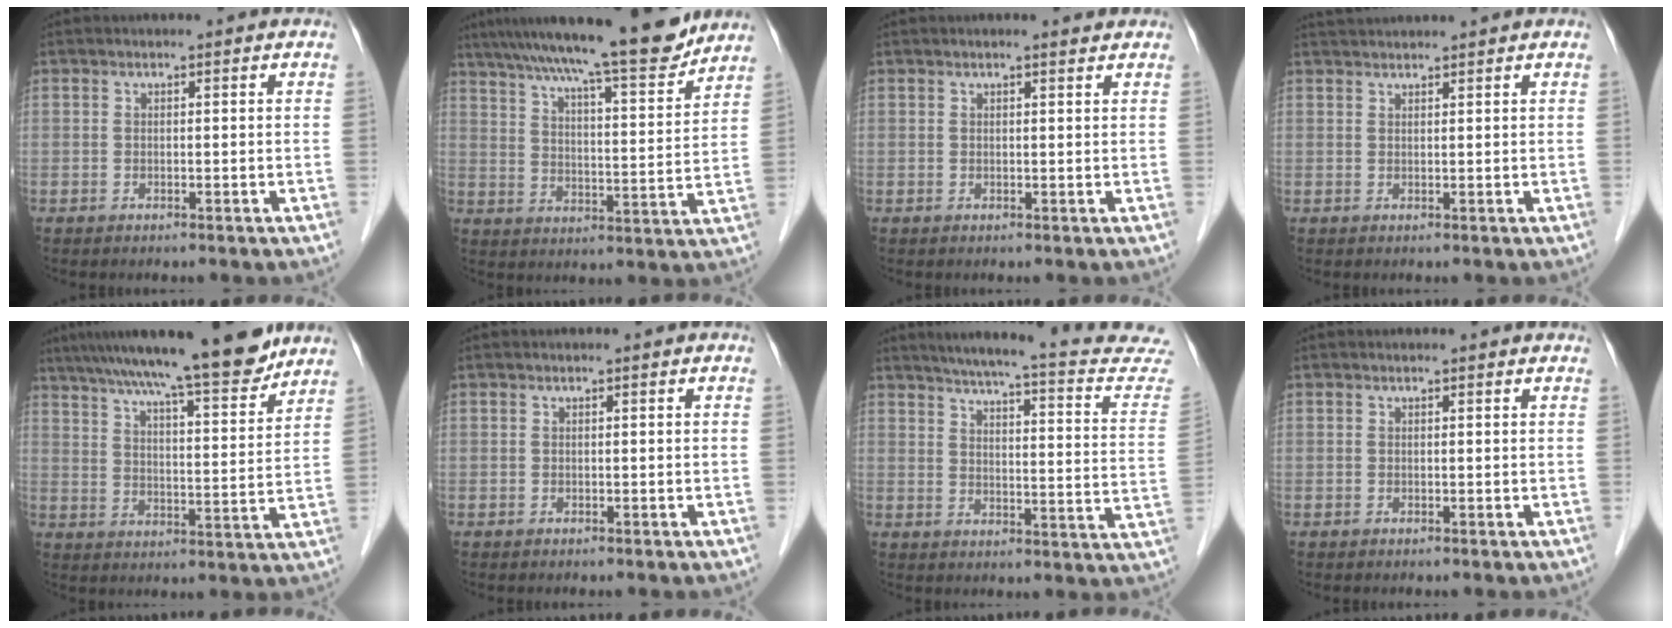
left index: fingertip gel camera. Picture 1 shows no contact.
{"total": 18.0, "force": [15.5, 0.9, 9.1], "torque": [-0.141, 0.006, 0.229]}
{"total": 2.0, "force": [1.8, 0.2, 0.9], "torque": [-0.017, 0.010, 0.023]}
{"total": 4.0, "force": [3.9, -0.4, 1.1], "torque": [-0.013, 0.034, 0.065]}
{"total": 17.4, "force": [14.7, 1.0, 9.2], "torque": [-0.141, 0.008, 0.220]}
{"total": 0.0}
{"total": 20.7, "force": [18.8, 1.6, 8.5], "torque": [-0.106, -0.050, 0.213]}
{"total": 1.2, "force": [1.2, 0.2, 0.1], "torque": [-0.015, 0.008, 0.008]}